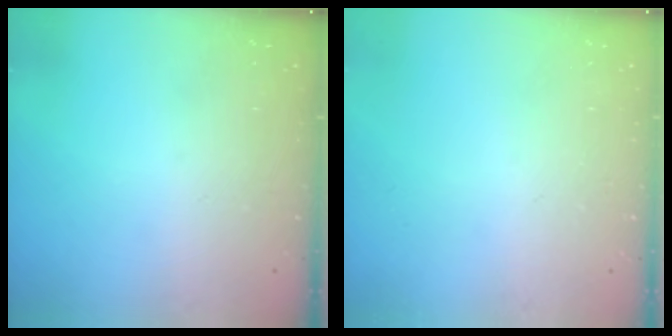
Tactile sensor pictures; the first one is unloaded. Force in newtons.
{"total": 0.0}